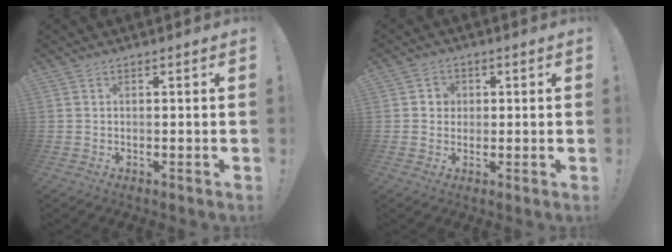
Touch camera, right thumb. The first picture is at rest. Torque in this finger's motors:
{"motor_torque": [0.28, 0.16, -0.03, 0.13, 0.00]}